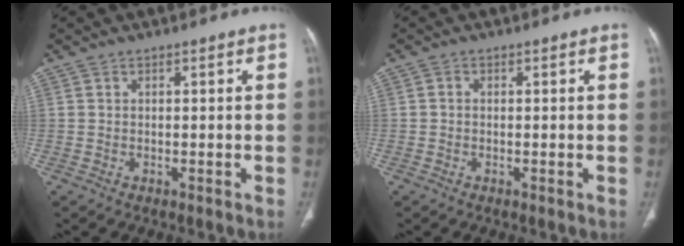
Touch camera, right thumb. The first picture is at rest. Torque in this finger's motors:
{"motor_torque": [-0.01, 0.03, -0.06, -0.06, 0.06]}